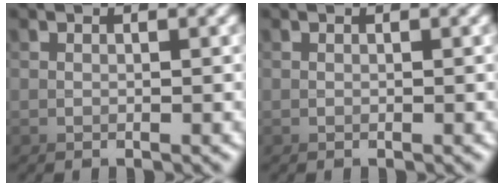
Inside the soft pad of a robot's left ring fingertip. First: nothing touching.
{"total": 0.0}